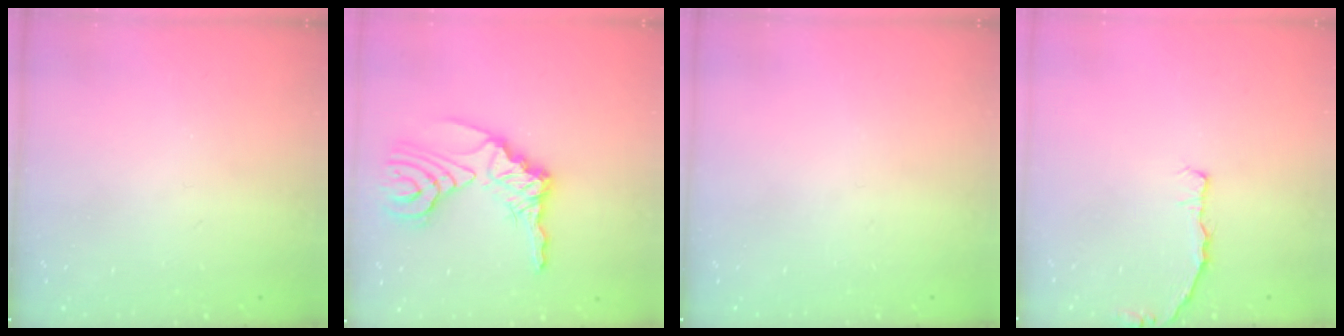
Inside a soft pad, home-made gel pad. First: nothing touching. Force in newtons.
{"total": 15.1, "press": 15.0, "slide": 2.0}
{"total": 0.0}
{"total": 2.9, "press": 2.9, "slide": 0.5}